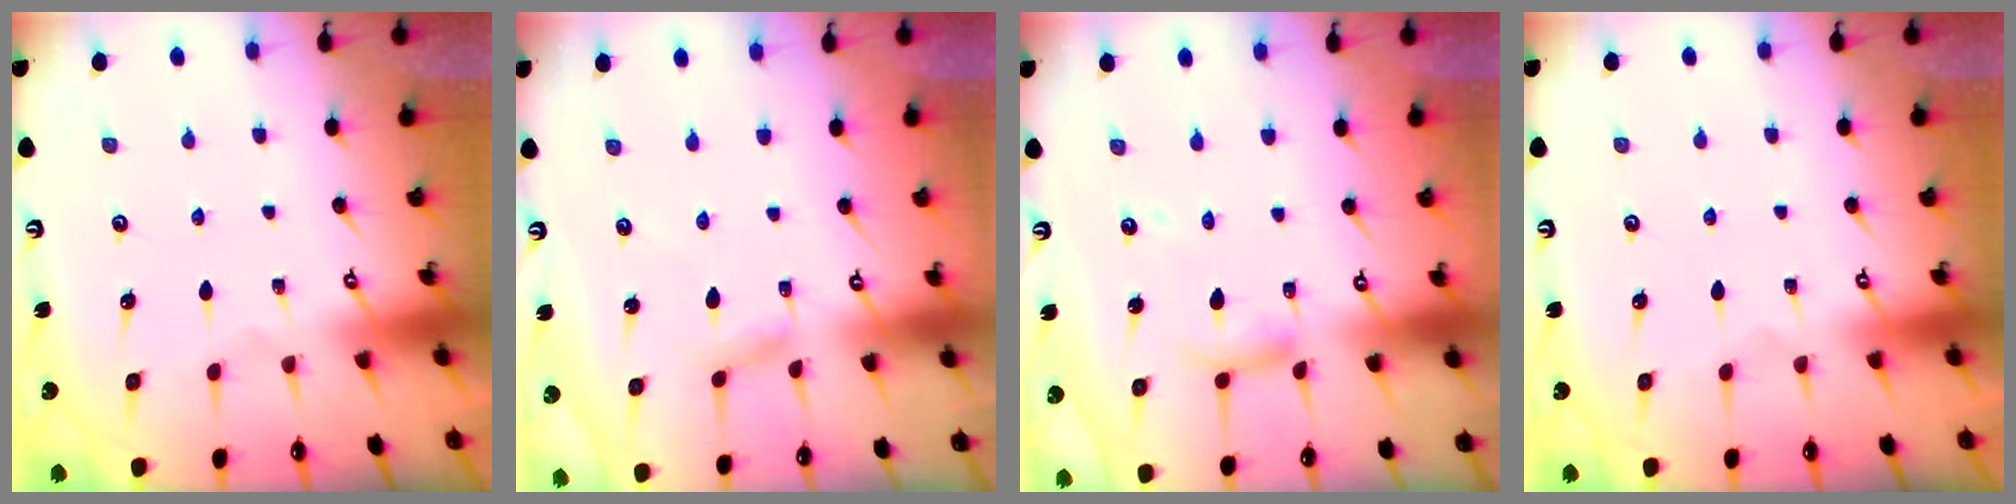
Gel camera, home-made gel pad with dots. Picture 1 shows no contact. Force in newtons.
{"total": 2.3, "press": 2.3, "slide": 0.2}
{"total": 7.7, "press": 7.7, "slide": 0.6}
{"total": 0.0}